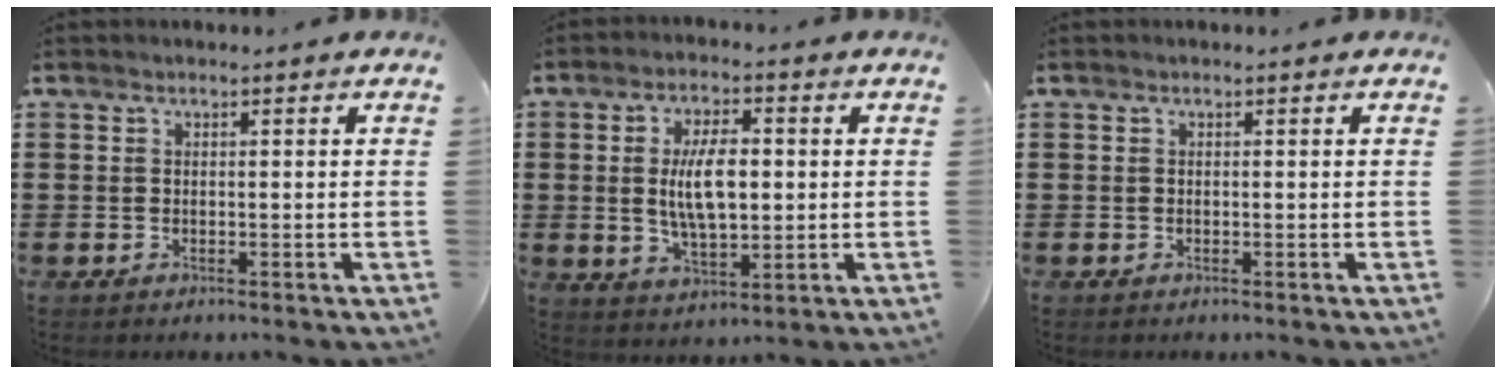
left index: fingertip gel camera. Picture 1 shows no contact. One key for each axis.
{"total": 8.6, "fx": 0.6, "fy": 3.7, "fz": 7.8, "tx": -0.152, "ty": 0.005, "tz": 0.006}
{"total": 0.0}